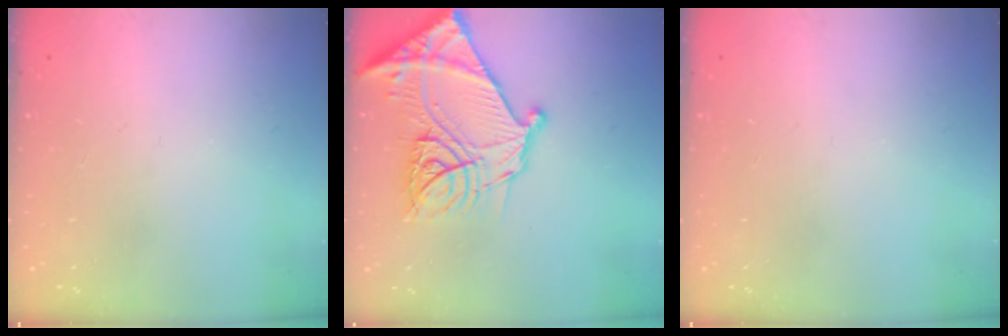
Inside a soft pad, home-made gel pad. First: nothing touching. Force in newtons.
{"total": 25.3, "press": 25.1, "slide": 2.8}
{"total": 0.0}